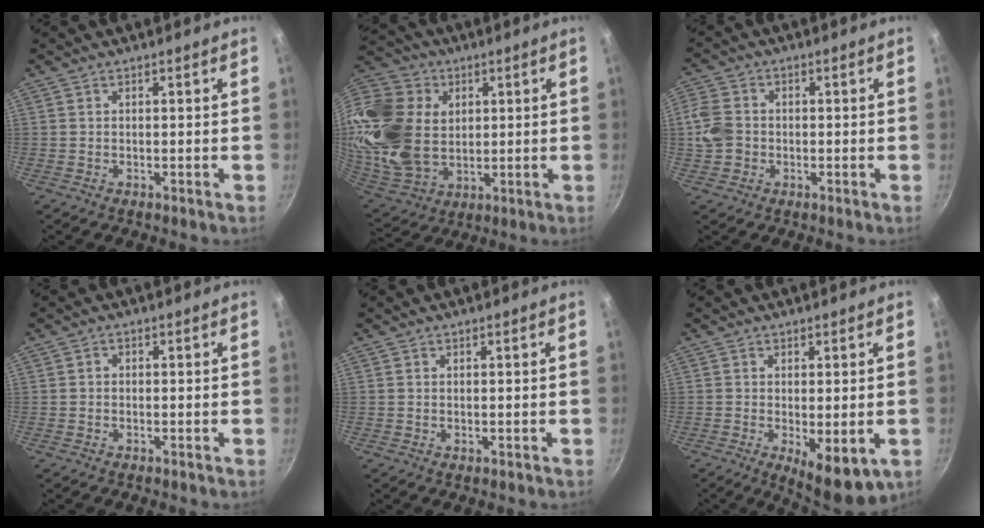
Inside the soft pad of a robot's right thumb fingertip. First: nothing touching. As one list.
[{"total": 25.4, "force": [6.3, 19.0, 15.5], "torque": [-0.317, -0.015, 0.131]}, {"total": 6.3, "force": [-0.8, 5.3, 3.3], "torque": [-0.060, 0.010, -0.027]}, {"total": 1.0, "force": [-0.2, 0.9, 0.4], "torque": [-0.008, 0.006, -0.004]}, {"total": 0.0}, {"total": 8.1, "force": [-2.0, 2.9, 7.3], "torque": [-0.097, -0.010, -0.015]}]